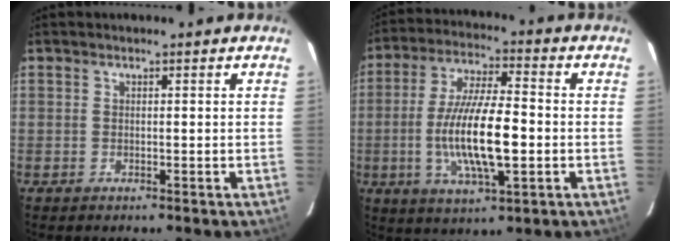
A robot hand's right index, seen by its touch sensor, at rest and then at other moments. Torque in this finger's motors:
{"motor_torque": [1.57, -0.57, 1.05, 0.21]}